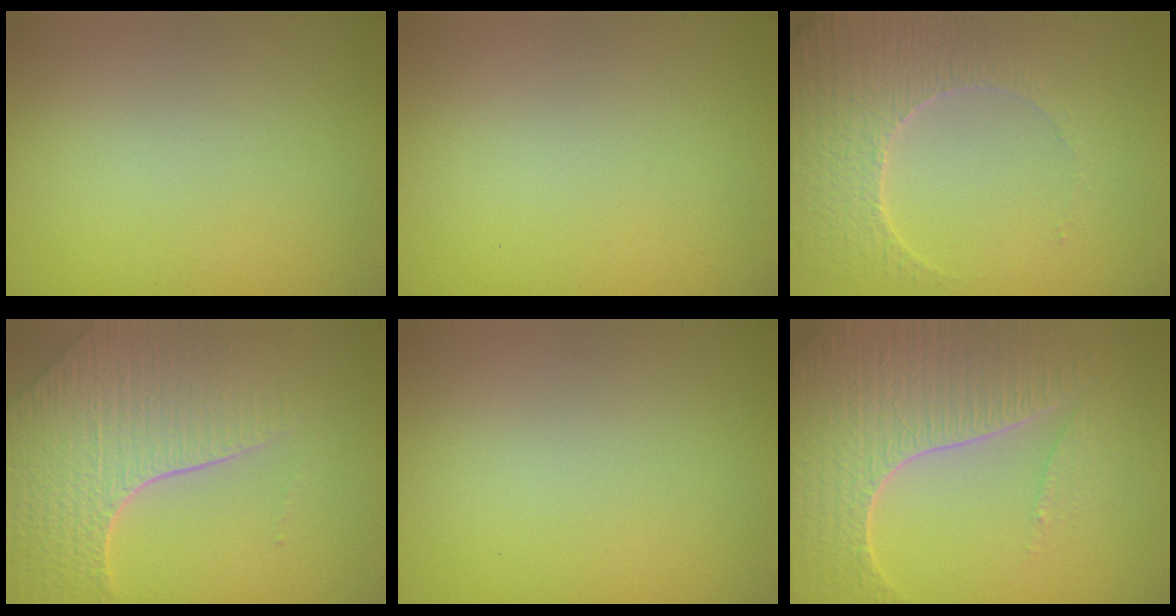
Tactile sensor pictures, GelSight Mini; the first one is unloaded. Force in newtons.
{"total": 0.0}
{"total": 4.5, "press": 4.4, "slide": 0.8}
{"total": 7.9, "press": 5.7, "slide": 5.5}
{"total": 0.0}
{"total": 7.5, "press": 5.6, "slide": 5.1}